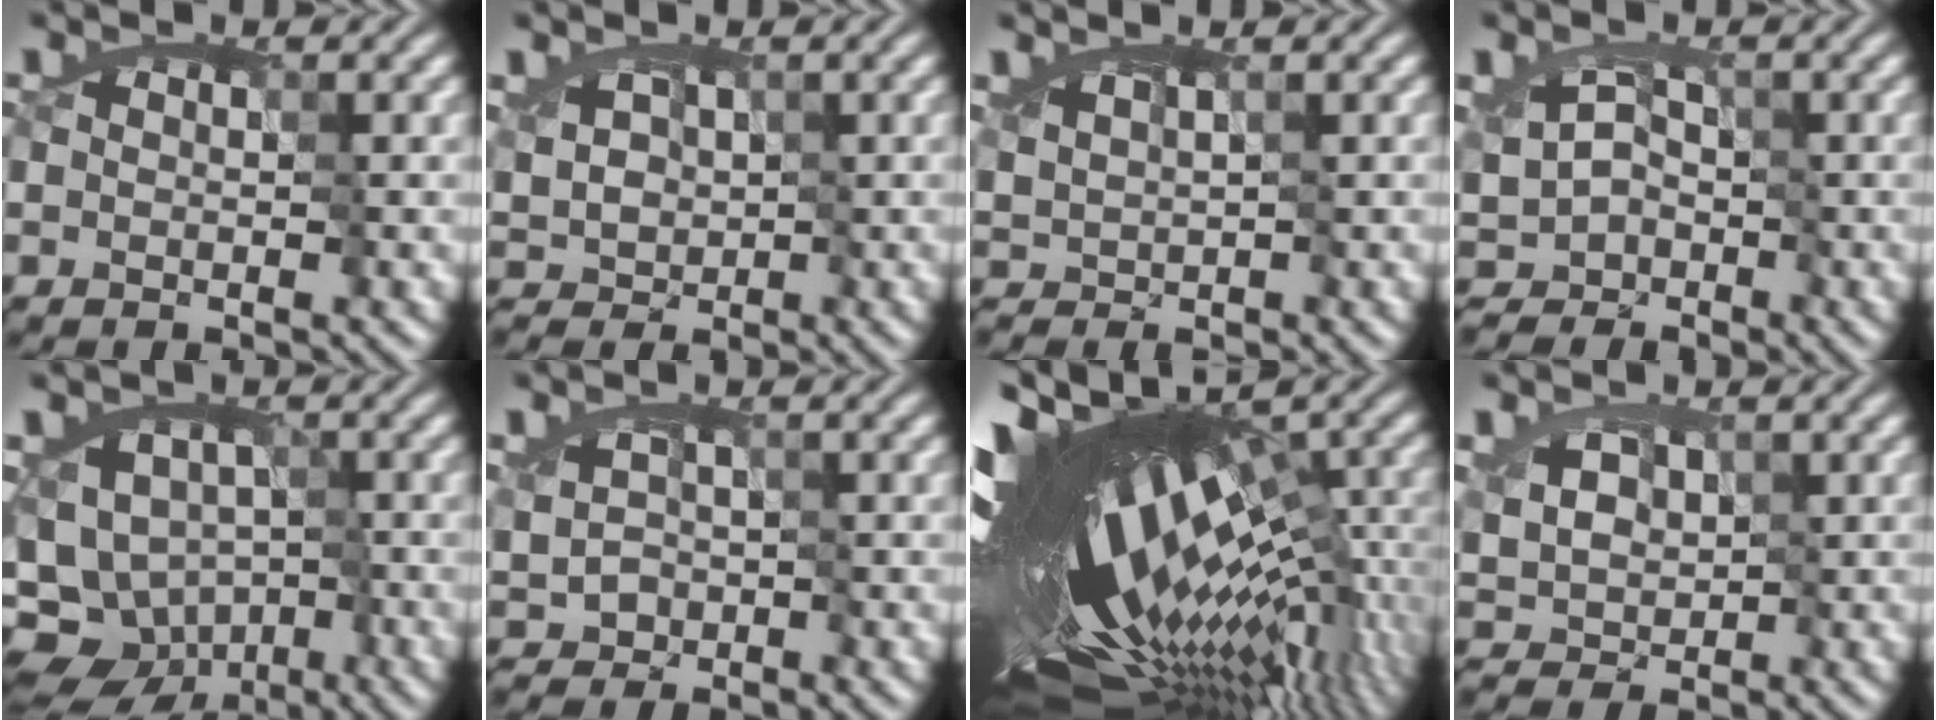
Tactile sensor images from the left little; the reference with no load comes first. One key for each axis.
{"total": 1.7, "fx": -0.1, "fy": 1.6, "fz": 0.4, "tx": -0.026, "ty": -0.009, "tz": 0.026}
{"total": 0.6, "fx": 0.3, "fy": 0.5, "fz": 0.1, "tx": -0.016, "ty": -0.007, "tz": 0.024}
{"total": 2.5, "fx": -1.6, "fy": 1.9, "fz": 0.2, "tx": 0.003, "ty": -0.002, "tz": -0.015}
{"total": 10.6, "fx": -4.8, "fy": 8.6, "fz": 3.9, "tx": -0.062, "ty": -0.017, "tz": -0.078}
{"total": 1.5, "fx": -1.0, "fy": 1.1, "fz": 0.1, "tx": 0.003, "ty": -0.003, "tz": -0.001}
{"total": 18.2, "fx": -3.1, "fy": 6.1, "fz": 16.9, "tx": -0.269, "ty": -0.003, "tz": -0.027}
{"total": 2.8, "fx": 0.4, "fy": 2.5, "fz": 1.1, "tx": -0.038, "ty": -0.004, "tz": 0.020}